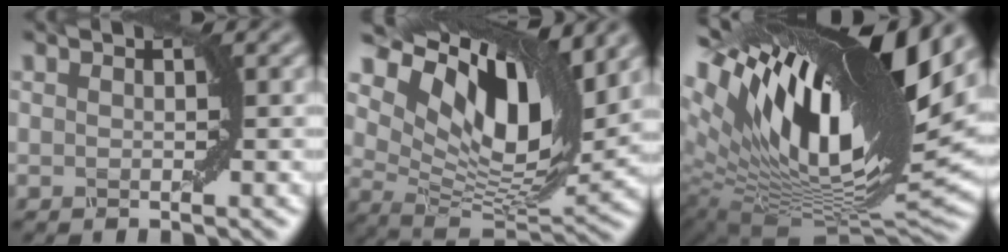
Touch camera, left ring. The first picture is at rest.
{"total": 12.0, "force": [6.1, 5.6, 8.6], "torque": [-0.148, 0.001, 0.112]}
{"total": 18.3, "force": [7.3, 6.7, 15.4], "torque": [-0.280, 0.024, 0.128]}